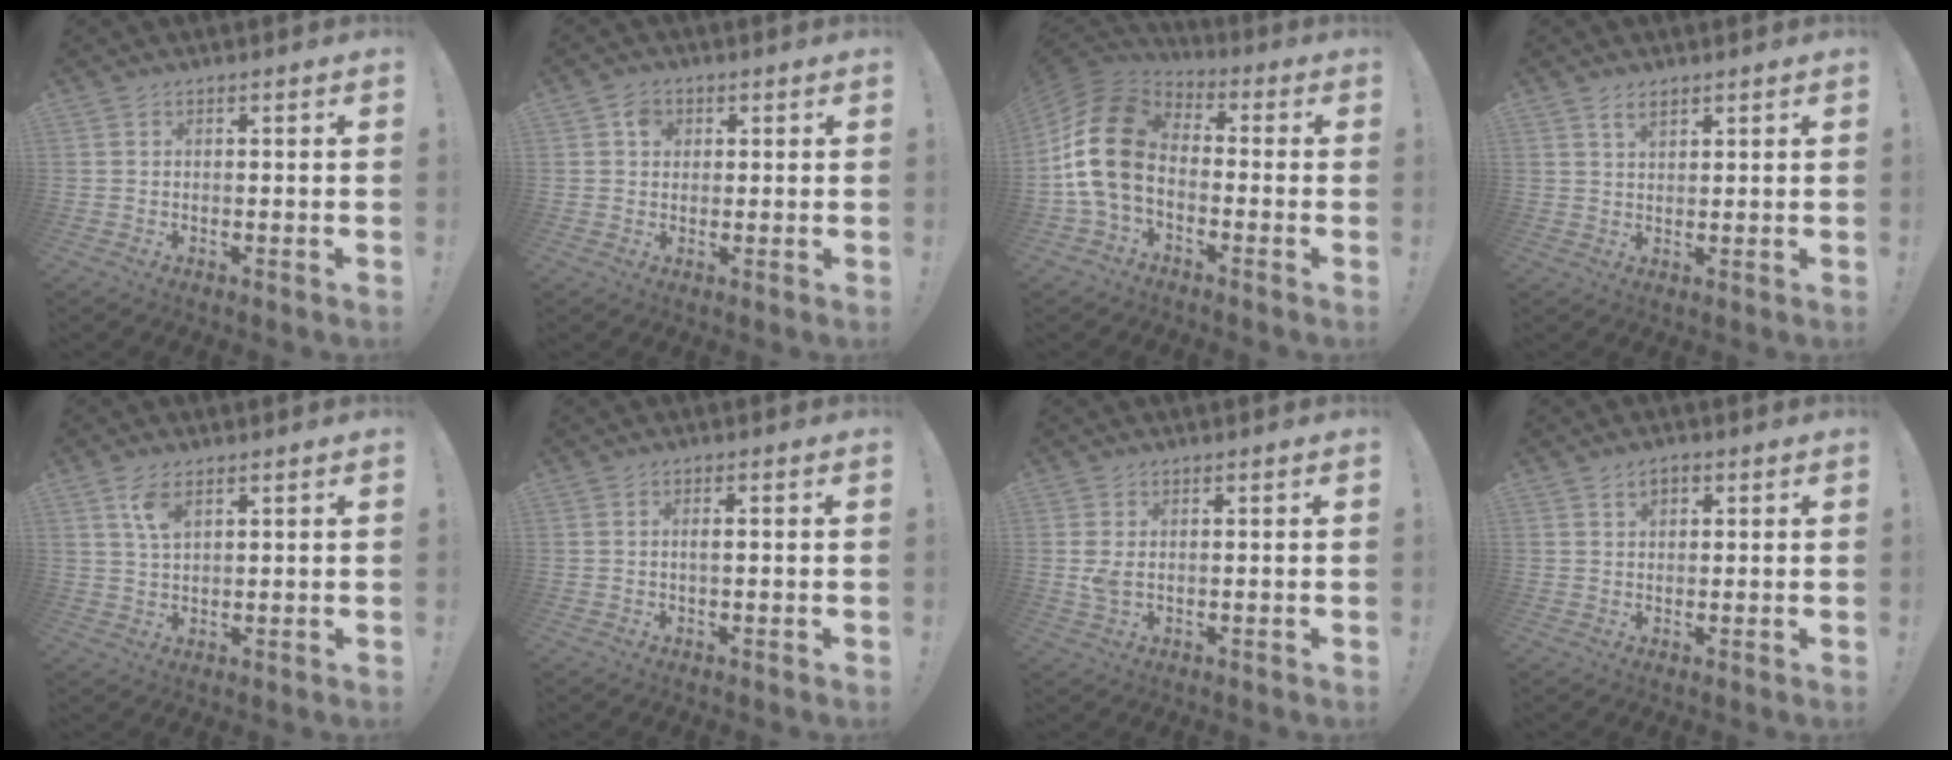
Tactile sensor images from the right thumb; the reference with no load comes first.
{"total": 3.6, "force": [0.8, 3.1, 1.5], "torque": [-0.016, 0.002, 0.014]}
{"total": 17.4, "force": [-1.0, 11.6, 13.0], "torque": [-0.250, 0.021, -0.008]}
{"total": 2.9, "force": [1.9, 1.3, 1.8], "torque": [-0.031, -0.006, 0.033]}
{"total": 5.2, "force": [2.7, 2.4, 3.7], "torque": [-0.070, -0.007, 0.049]}
{"total": 1.6, "force": [-0.2, 0.1, 1.6], "torque": [-0.028, 0.000, -0.005]}
{"total": 3.1, "force": [0.6, 1.6, 2.6], "torque": [-0.039, 0.000, 0.012]}
{"total": 2.8, "force": [1.2, 1.9, 1.8], "torque": [-0.031, 0.004, 0.020]}